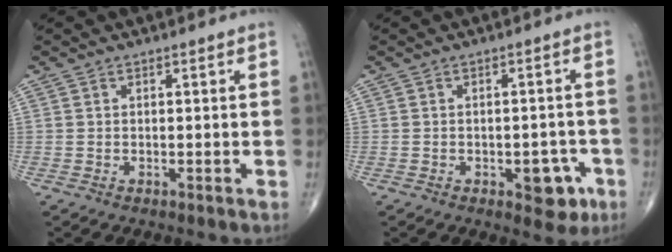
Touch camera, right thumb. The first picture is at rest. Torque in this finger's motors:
{"motor_torque": [1.27, 1.27, 0.59, -0.47, 0.01]}